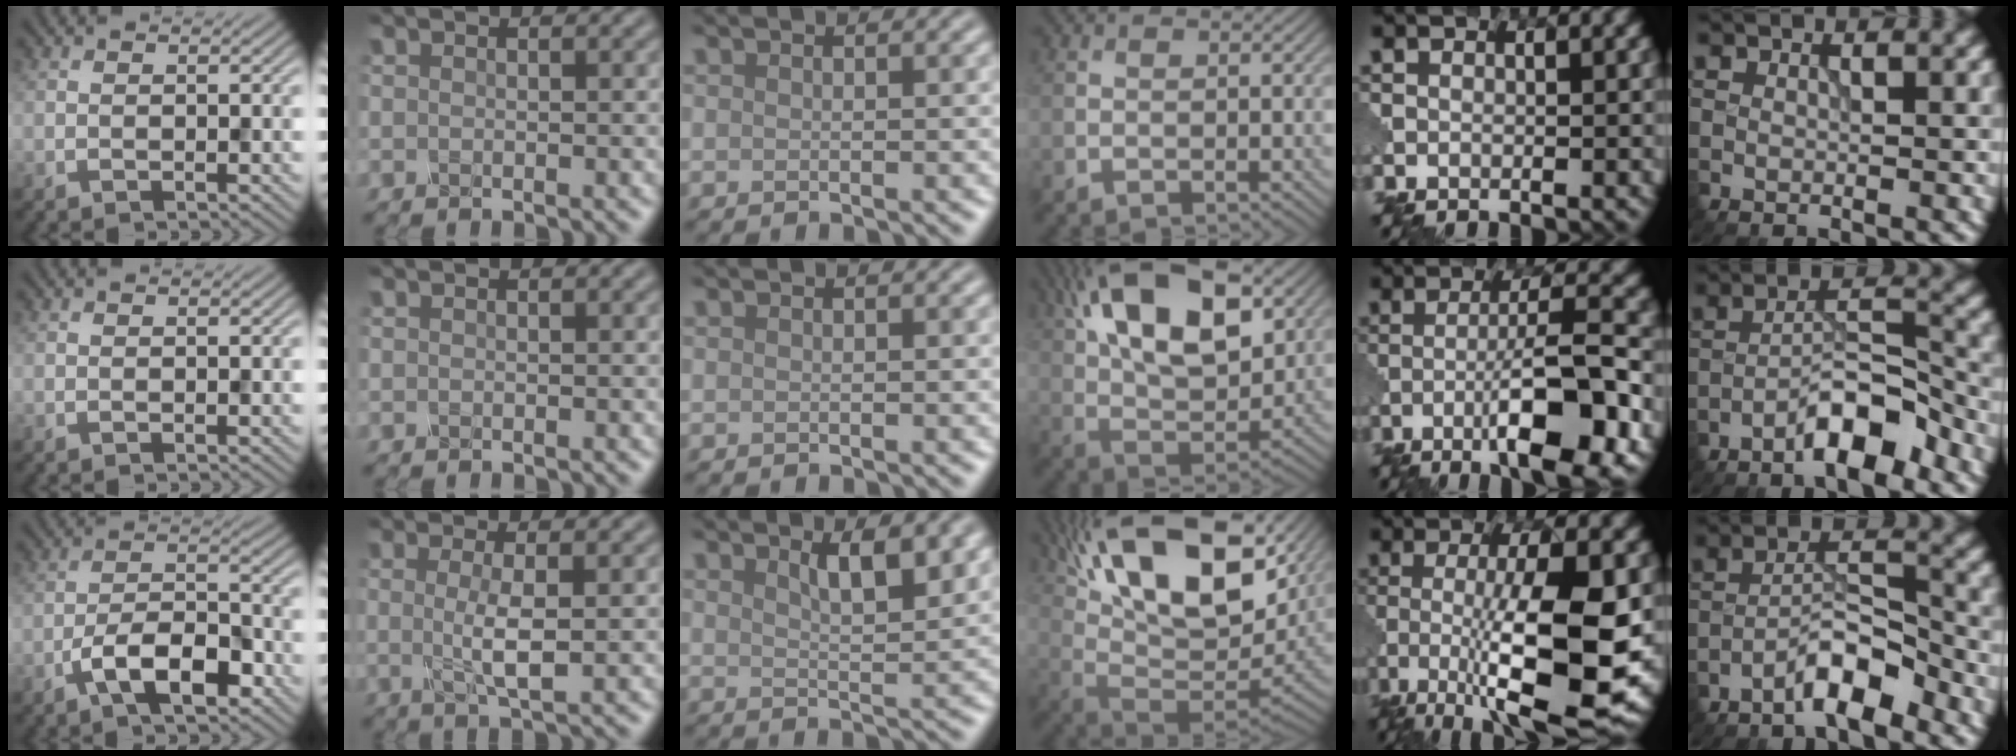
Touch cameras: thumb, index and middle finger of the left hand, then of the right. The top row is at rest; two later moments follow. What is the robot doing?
{"motion": "disassemble", "object": "glue stick"}